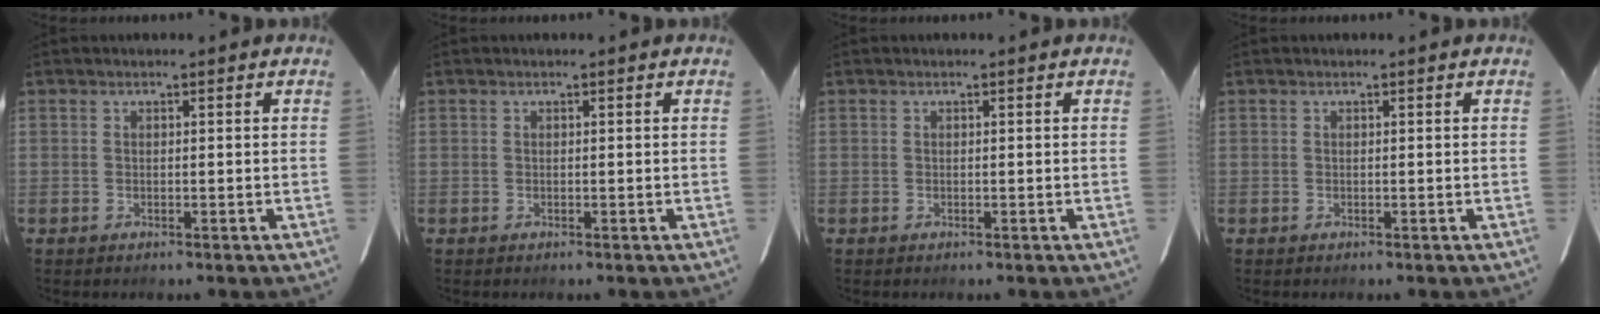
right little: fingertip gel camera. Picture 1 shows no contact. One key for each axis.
{"total": 0.0}
{"total": 0.0}
{"total": 0.0}